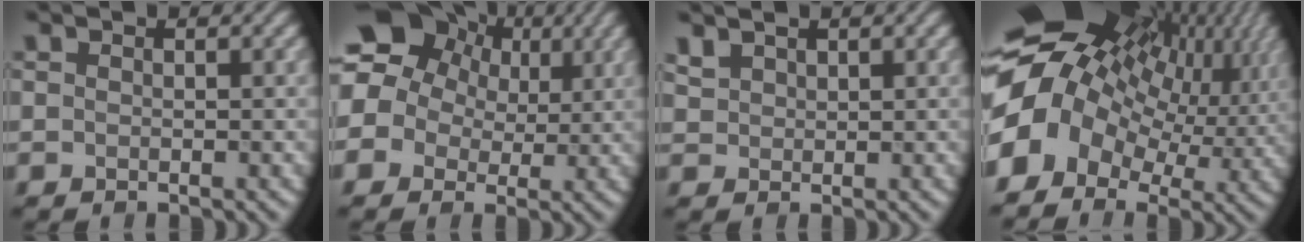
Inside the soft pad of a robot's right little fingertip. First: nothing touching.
{"total": 13.8, "force": [5.3, 11.3, 5.9], "torque": [-0.123, 0.030, 0.073]}
{"total": 1.5, "force": [1.2, 0.9, 0.4], "torque": [-0.014, 0.002, 0.025]}
{"total": 17.4, "force": [2.6, 12.4, 11.9], "torque": [-0.235, -0.001, 0.067]}